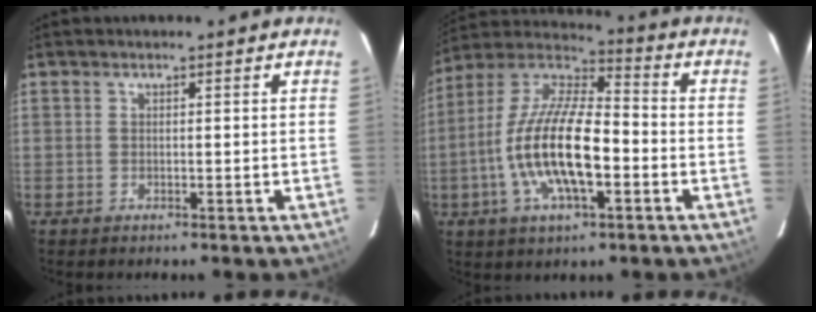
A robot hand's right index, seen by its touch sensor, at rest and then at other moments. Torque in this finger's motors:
{"motor_torque": [1.02, -0.14, 1.05, 0.21]}